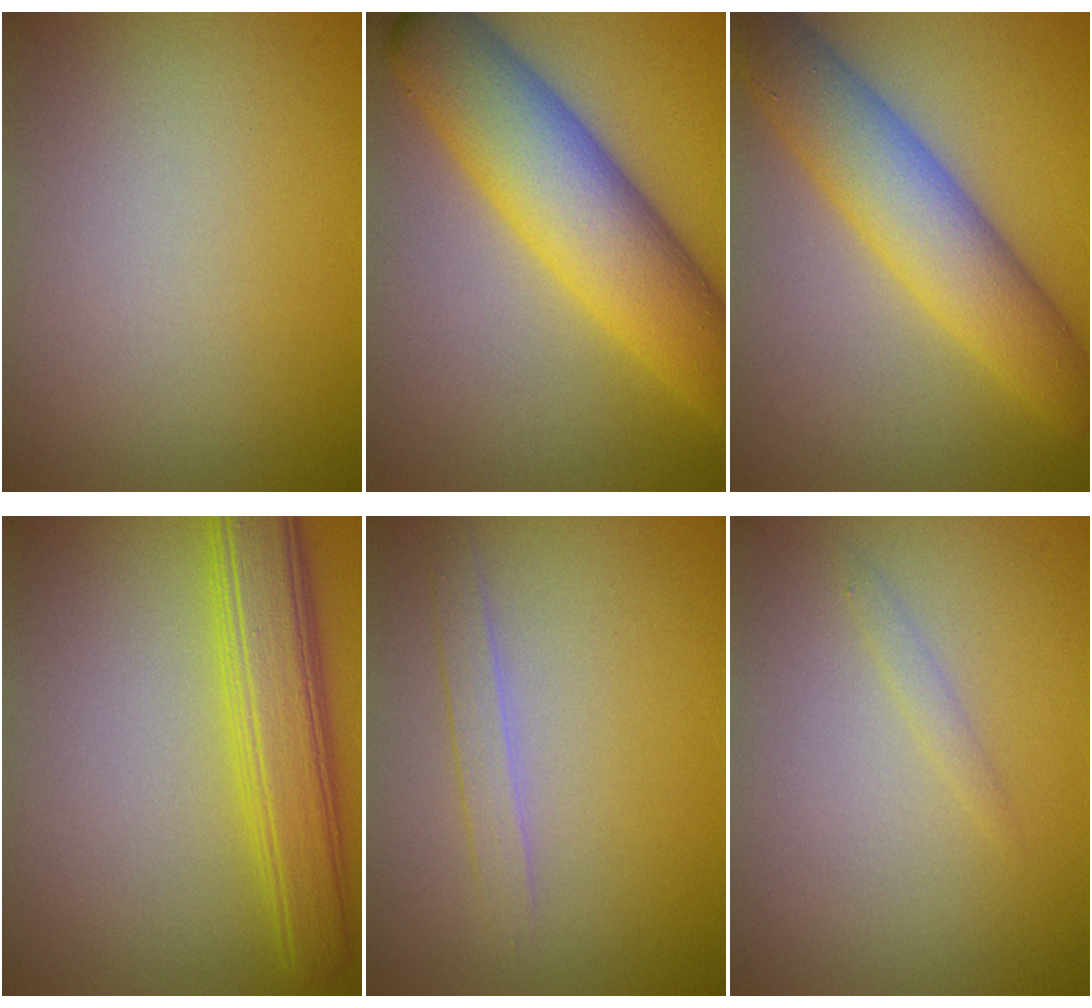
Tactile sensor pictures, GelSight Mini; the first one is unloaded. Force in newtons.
{"total": 9.8, "press": 9.8, "slide": 0.2}
{"total": 7.4, "press": 7.4, "slide": 0.2}
{"total": 6.3, "press": 6.3, "slide": 0.1}
{"total": 1.6, "press": 1.6, "slide": 0.1}
{"total": 0.8, "press": 0.8, "slide": 0.0}